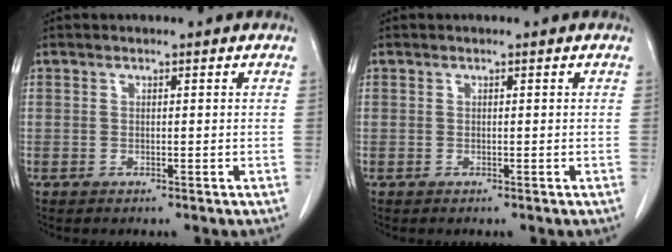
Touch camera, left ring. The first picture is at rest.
{"total": 0.0}